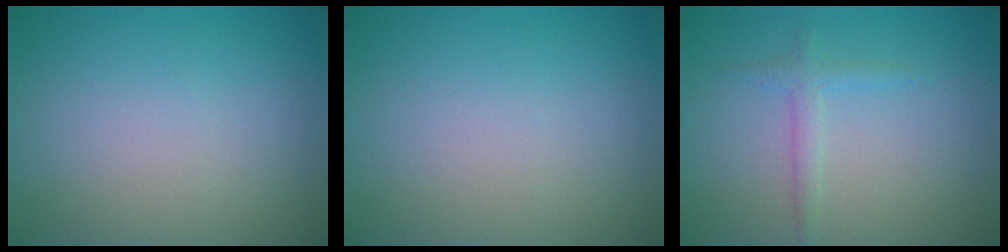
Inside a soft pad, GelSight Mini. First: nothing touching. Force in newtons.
{"total": 0.0}
{"total": 1.5, "press": 1.5, "slide": 0.0}